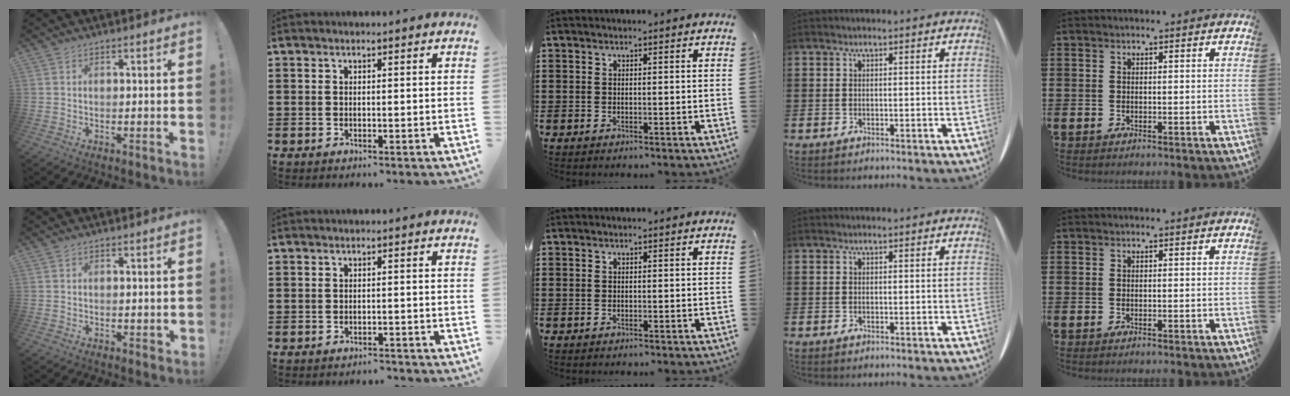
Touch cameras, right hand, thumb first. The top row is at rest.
{"thumb": {"total": 1.3, "force": [0.4, 1.0, 0.7], "torque": [-0.007, 0.000, 0.006]}, "index": {"total": 1.1, "force": [-1.0, 0.3, -0.1], "torque": [-0.002, 0.004, -0.024]}}